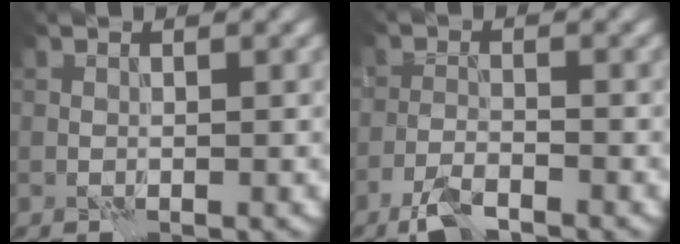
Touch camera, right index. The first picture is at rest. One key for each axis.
{"total": 3.2, "fx": -2.5, "fy": 0.7, "fz": 1.9, "tx": -0.044, "ty": -0.002, "tz": -0.056}